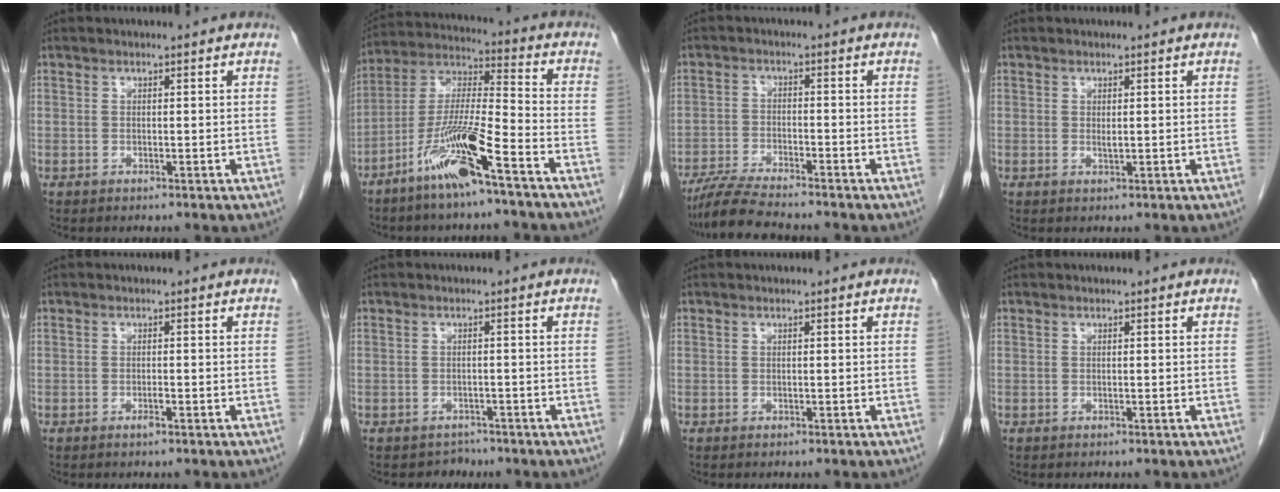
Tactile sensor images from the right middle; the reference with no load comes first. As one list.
[{"total": 13.0, "force": [-7.8, 0.4, 10.4], "torque": [-0.215, -0.017, -0.152]}, {"total": 7.5, "force": [-6.8, -0.2, 3.3], "torque": [-0.061, -0.022, -0.121]}, {"total": 0.6, "force": [0.1, -0.3, 0.5], "torque": [-0.013, -0.003, 0.002]}, {"total": 0.9, "force": [-0.6, 0.1, 0.7], "torque": [-0.017, 0.000, -0.009]}, {"total": 1.8, "force": [-1.6, 0.6, -0.6], "torque": [0.002, 0.001, -0.028]}, {"total": 0.0}, {"total": 0.0}]